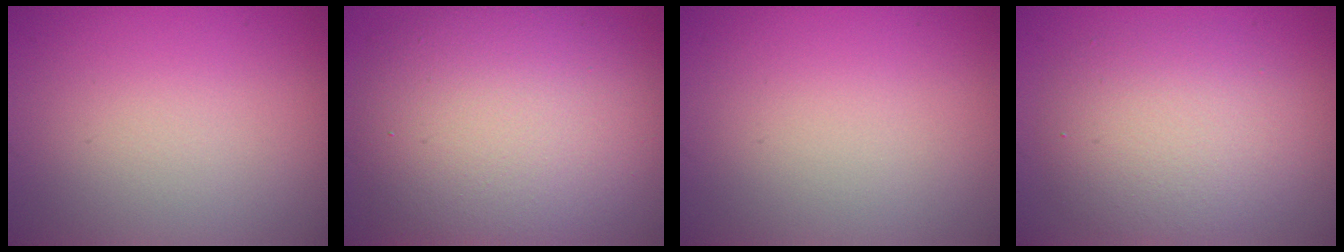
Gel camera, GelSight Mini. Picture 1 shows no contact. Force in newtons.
{"total": 10.9, "press": 10.8, "slide": 0.7}
{"total": 0.0}
{"total": 5.2, "press": 5.2, "slide": 0.2}